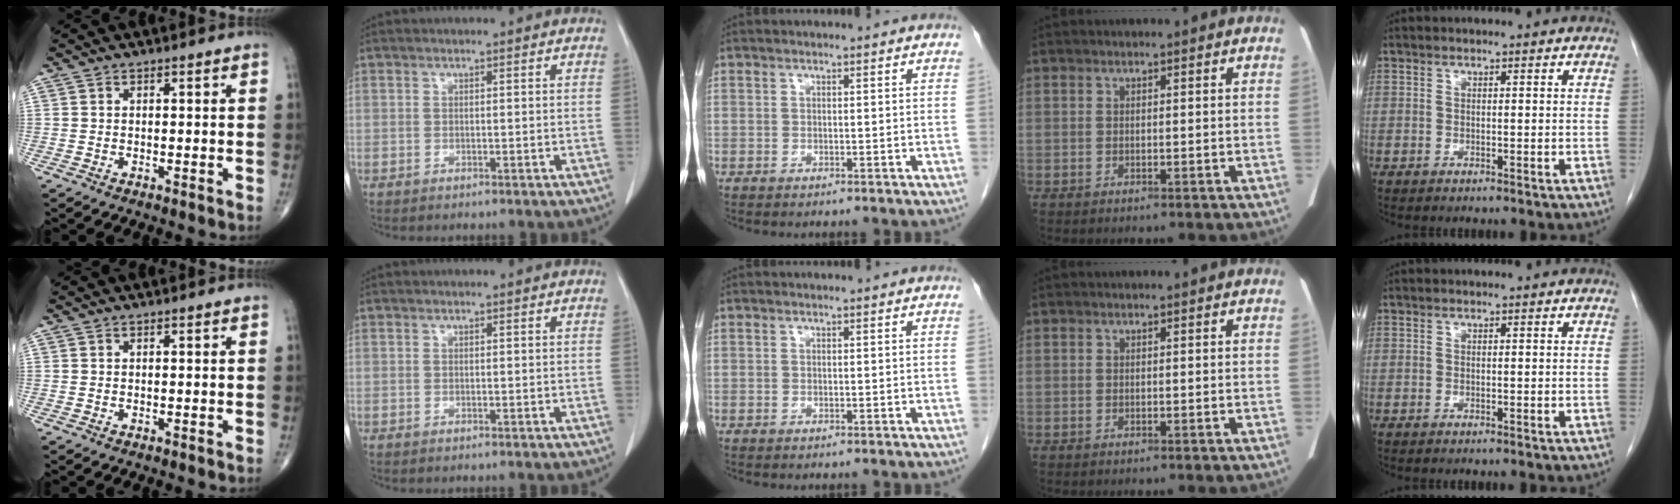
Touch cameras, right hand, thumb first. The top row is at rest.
{}